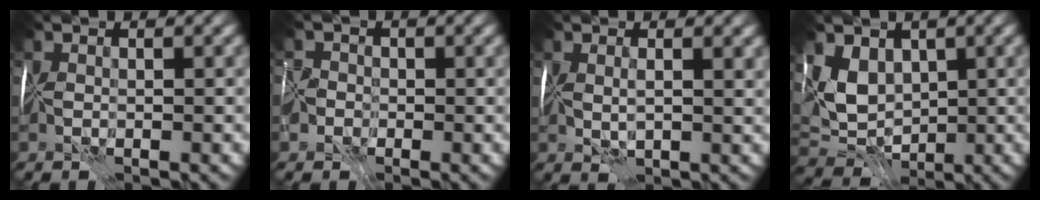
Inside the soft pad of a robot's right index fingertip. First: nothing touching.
{"total": 4.3, "force": [-2.6, 3.1, 1.4], "torque": [-0.002, -0.007, -0.070]}
{"total": 1.7, "force": [0.5, 0.3, 1.5], "torque": [-0.033, -0.007, 0.013]}
{"total": 4.8, "force": [1.1, 3.2, 3.4], "torque": [-0.063, -0.011, 0.018]}